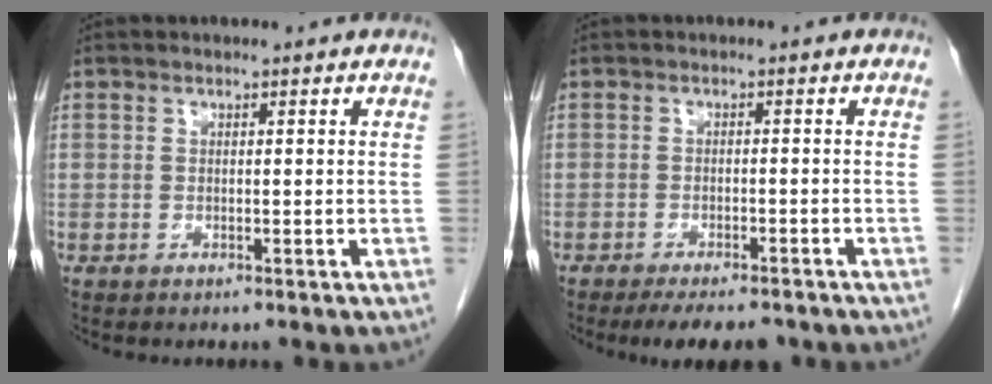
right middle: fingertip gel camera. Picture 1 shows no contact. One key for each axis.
{"total": 7.0, "fx": -5.9, "fy": 1.9, "fz": 3.3, "tx": -0.040, "ty": -0.005, "tz": -0.084}